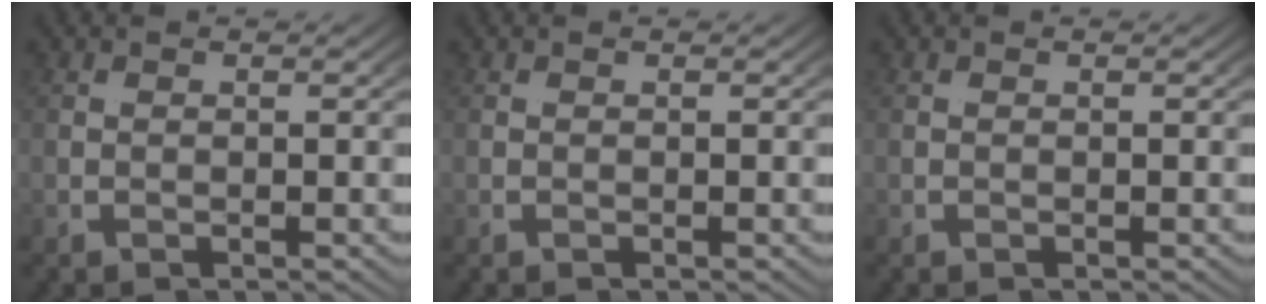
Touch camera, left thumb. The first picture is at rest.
{"total": 0.0}
{"total": 0.0}